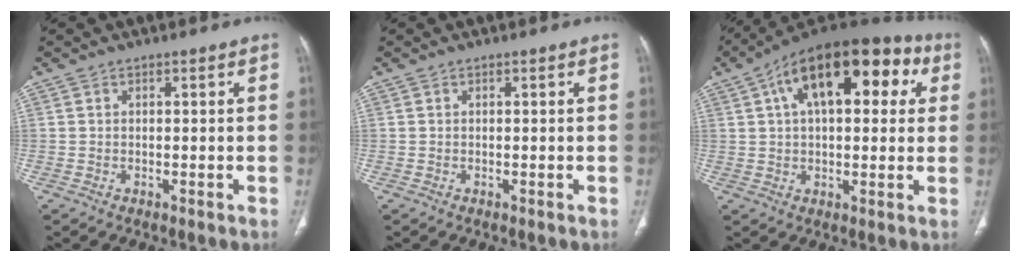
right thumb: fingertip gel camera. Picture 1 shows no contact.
{"total": 0.0}
{"total": 22.0, "force": [7.6, 11.1, 17.5], "torque": [-0.240, 0.039, 0.112]}